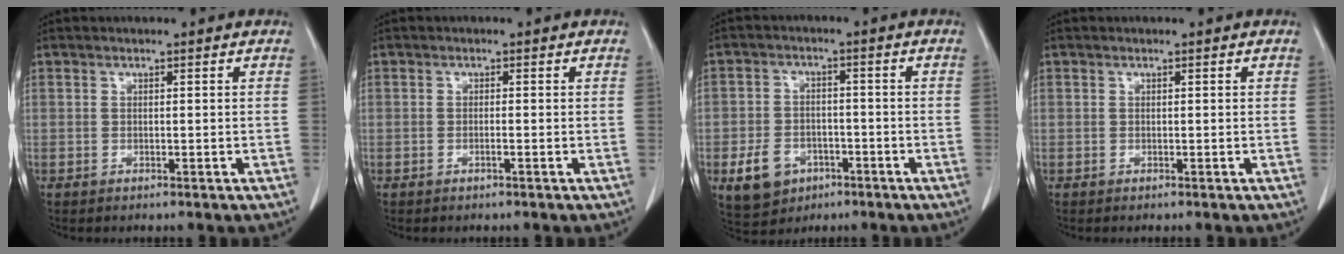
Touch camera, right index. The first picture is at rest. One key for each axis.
{"total": 0.6, "fx": -0.2, "fy": -0.1, "fz": 0.5, "tx": -0.009, "ty": 0.003, "tz": -0.003}
{"total": 6.8, "fx": -3.3, "fy": 5.2, "fz": 2.9, "tx": -0.060, "ty": 0.007, "tz": -0.045}
{"total": 0.0}